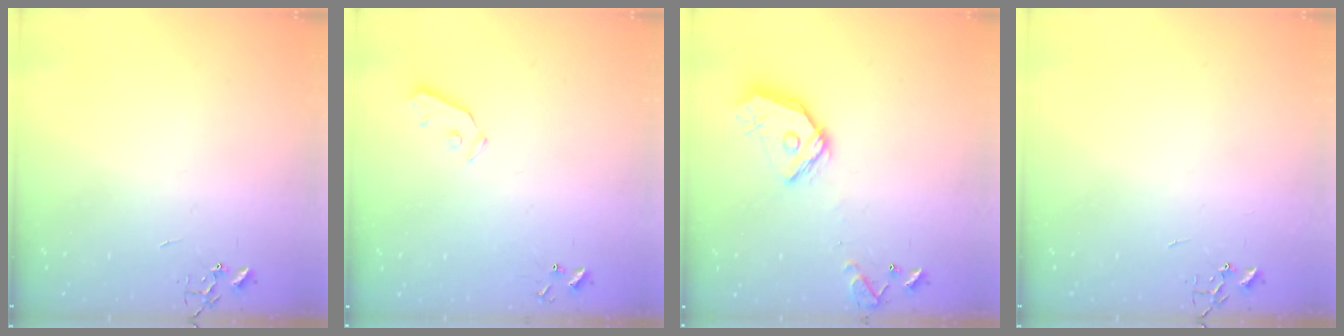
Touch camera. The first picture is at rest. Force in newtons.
{"total": 3.2, "press": 3.2, "slide": 0.4}
{"total": 14.6, "press": 14.4, "slide": 1.8}
{"total": 0.0}